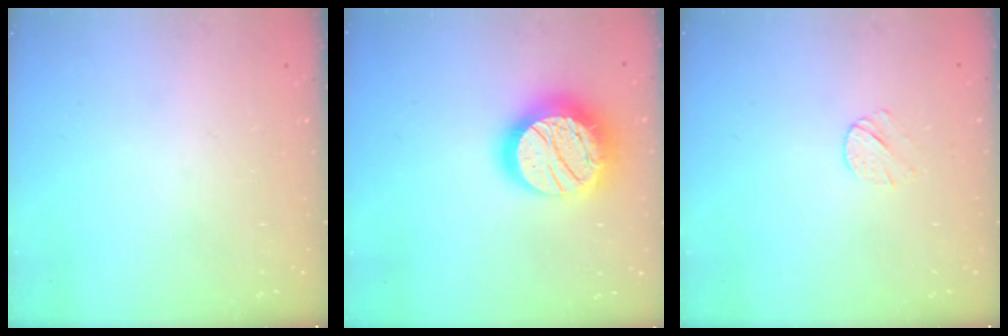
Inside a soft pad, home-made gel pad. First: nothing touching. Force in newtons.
{"total": 22.5, "press": 22.4, "slide": 1.5}
{"total": 4.3, "press": 4.2, "slide": 0.5}